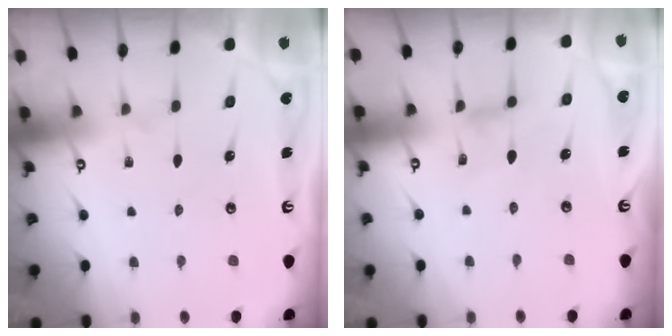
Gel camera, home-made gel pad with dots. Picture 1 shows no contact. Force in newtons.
{"total": 1.3, "press": 1.3, "slide": 0.4}